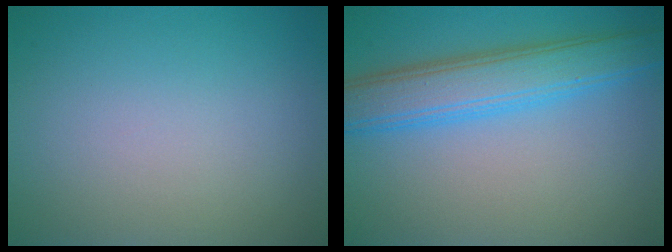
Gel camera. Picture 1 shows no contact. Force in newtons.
{"total": 5.7, "press": 5.7, "slide": 0.2}